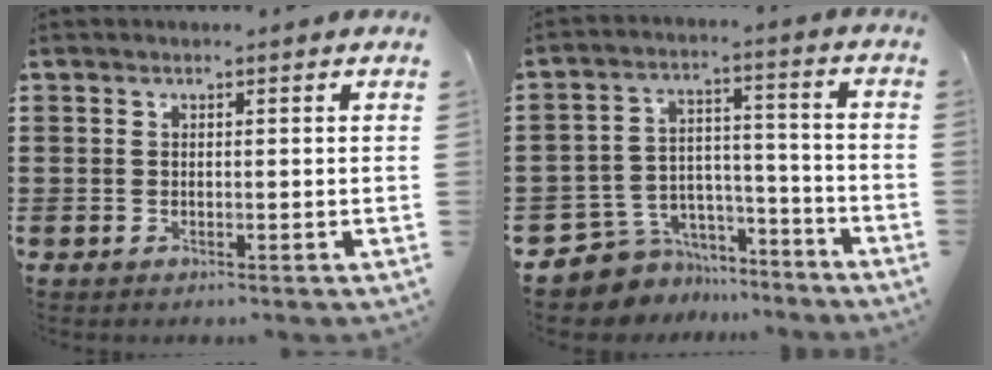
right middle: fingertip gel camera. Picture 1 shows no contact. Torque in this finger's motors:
{"motor_torque": [2.13, 0.00, 0.02, 0.01]}